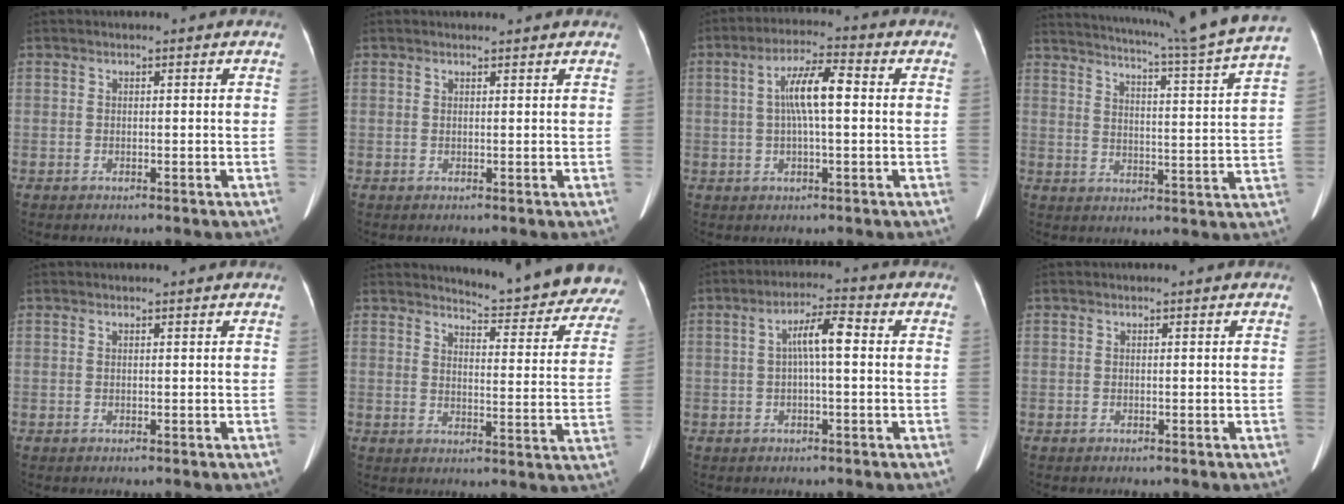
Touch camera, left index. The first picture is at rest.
{"total": 3.0, "force": [2.9, 0.4, 0.7], "torque": [-0.014, 0.014, 0.031]}
{"total": 7.2, "force": [0.7, 1.3, 7.0], "torque": [-0.134, 0.019, 0.010]}
{"total": 23.3, "force": [20.0, -1.8, 11.7], "torque": [-0.194, -0.048, 0.256]}
{"total": 0.7, "force": [0.7, 0.0, 0.2], "torque": [-0.006, 0.005, 0.012]}
{"total": 17.2, "force": [16.5, 2.1, 4.3], "torque": [-0.033, -0.078, 0.176]}
{"total": 5.4, "force": [0.4, 0.9, 5.3], "torque": [-0.092, 0.020, 0.005]}
{"total": 0.0}